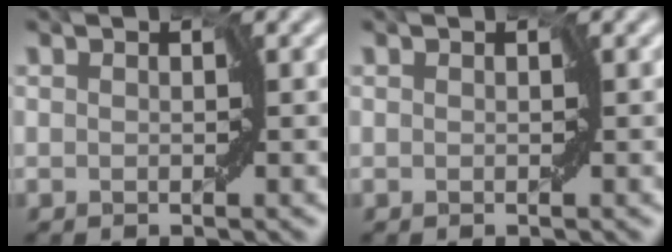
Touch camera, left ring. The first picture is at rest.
{"total": 0.0}